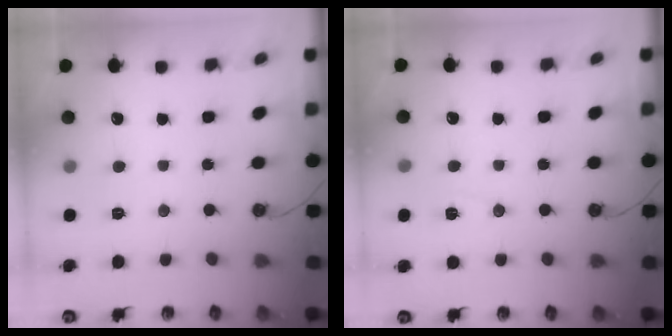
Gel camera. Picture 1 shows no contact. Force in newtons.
{"total": 5.8, "press": 3.8, "slide": 4.4}